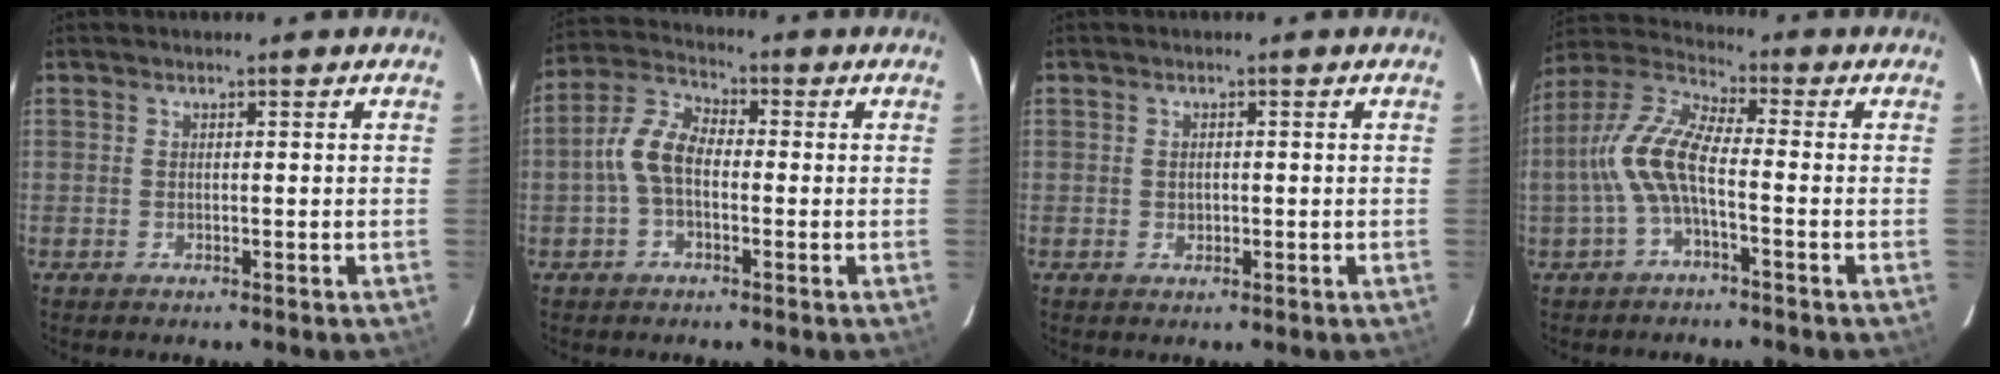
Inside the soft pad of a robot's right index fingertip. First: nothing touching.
{"total": 7.4, "force": [-1.3, 4.3, 5.9], "torque": [-0.127, 0.021, -0.028]}
{"total": 1.2, "force": [-0.1, 1.1, 0.5], "torque": [-0.006, 0.001, -0.001]}
{"total": 9.9, "force": [-2.2, 3.0, 9.1], "torque": [-0.205, 0.014, -0.045]}